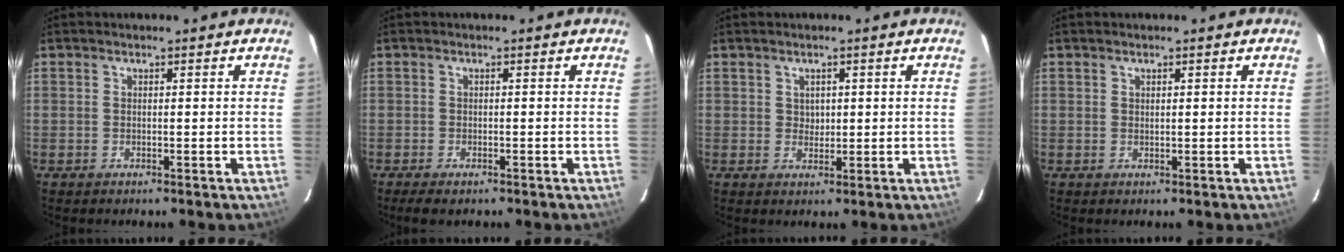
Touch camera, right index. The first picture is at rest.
{"total": 3.2, "force": [-2.4, 1.1, 1.9], "torque": [-0.044, -0.012, -0.040]}
{"total": 2.1, "force": [0.5, 1.8, 0.8], "torque": [-0.007, 0.004, 0.012]}
{"total": 0.6, "force": [0.3, 0.3, 0.4], "torque": [-0.008, 0.003, 0.007]}